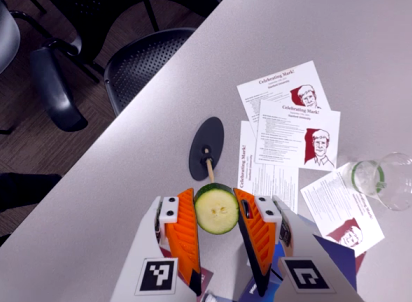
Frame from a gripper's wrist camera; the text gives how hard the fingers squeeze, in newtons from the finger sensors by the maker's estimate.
{"total": 9.2, "left": 8.9, "right": 9.6}